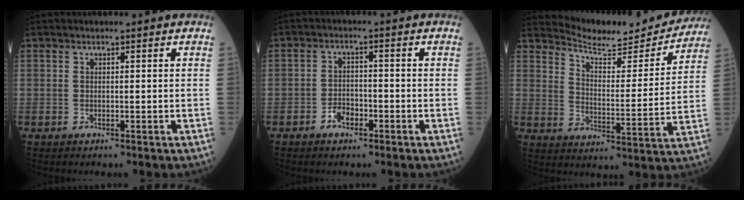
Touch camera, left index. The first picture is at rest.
{"total": 3.0, "force": [-1.9, 1.7, 1.6], "torque": [-0.028, 0.003, -0.034]}
{"total": 14.6, "force": [14.1, 2.3, 2.6], "torque": [-0.041, -0.025, 0.193]}